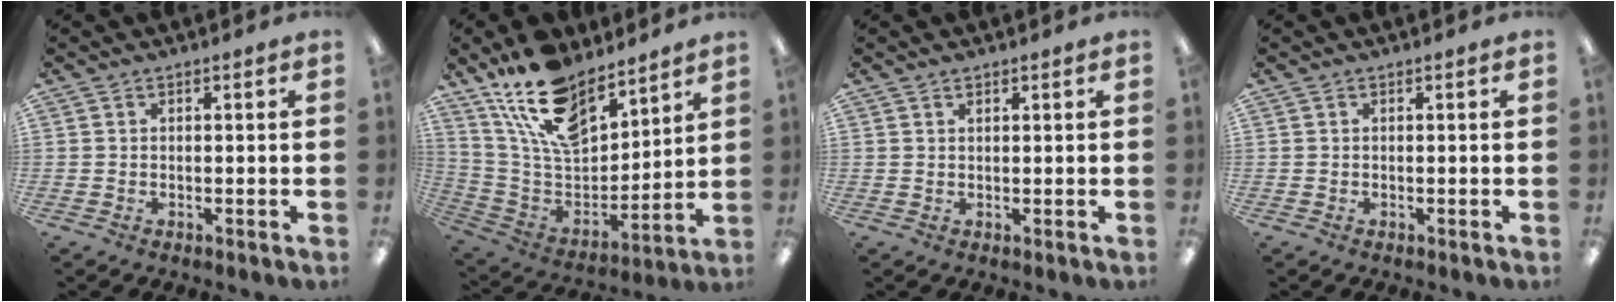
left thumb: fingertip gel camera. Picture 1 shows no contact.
{"total": 18.4, "force": [13.6, 8.5, 9.0], "torque": [-0.180, -0.076, 0.247]}
{"total": 0.8, "force": [0.7, 0.3, 0.3], "torque": [-0.007, 0.001, 0.012]}
{"total": 0.0}